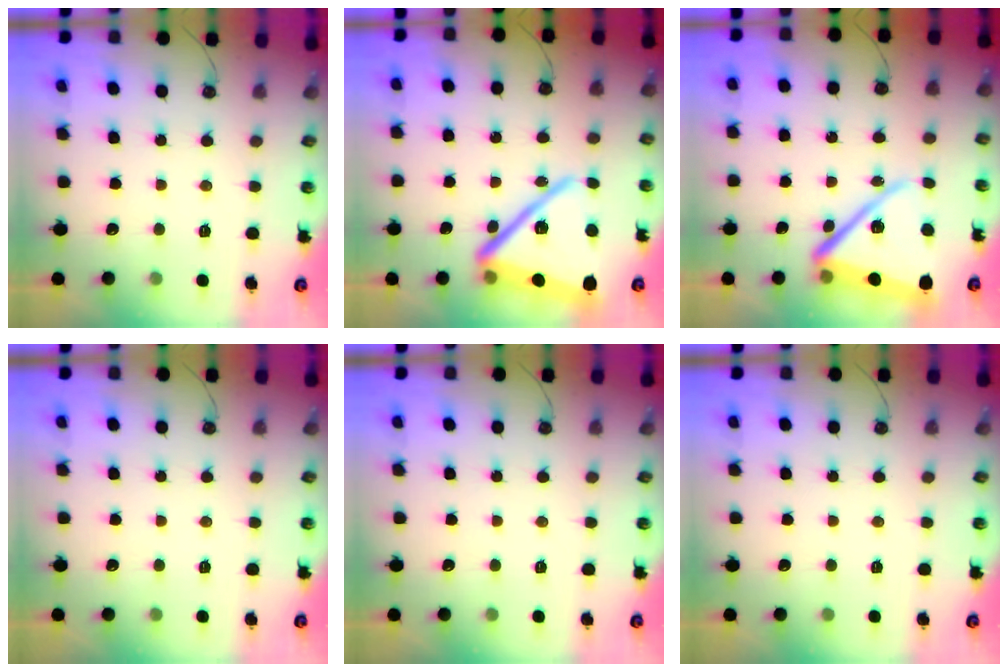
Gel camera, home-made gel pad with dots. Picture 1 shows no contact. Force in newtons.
{"total": 22.6, "press": 22.6, "slide": 1.7}
{"total": 16.5, "press": 16.4, "slide": 2.2}
{"total": 0.0}
{"total": 0.0}
{"total": 0.0}